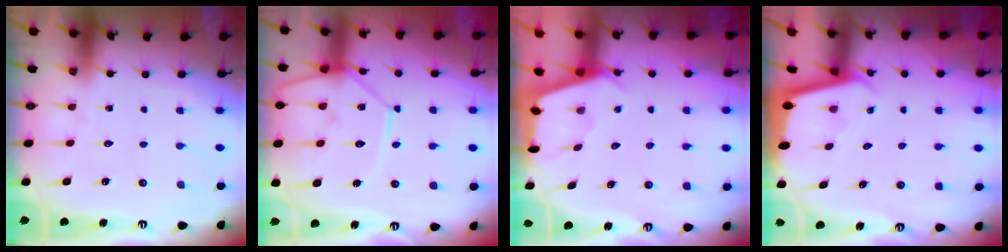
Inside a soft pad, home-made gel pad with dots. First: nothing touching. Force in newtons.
{"total": 12.3, "press": 12.2, "slide": 1.3}
{"total": 2.4, "press": 2.4, "slide": 0.2}
{"total": 1.9, "press": 1.9, "slide": 0.1}